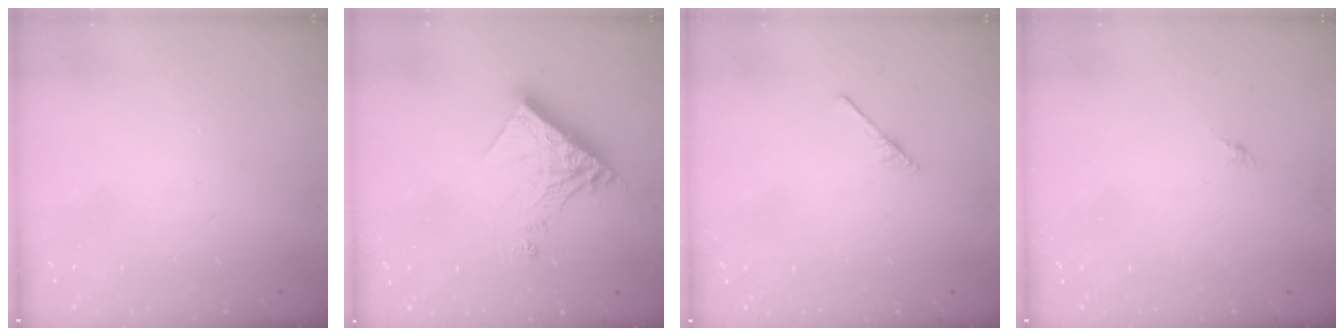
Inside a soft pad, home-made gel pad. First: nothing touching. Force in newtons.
{"total": 12.7, "press": 12.6, "slide": 1.2}
{"total": 2.5, "press": 2.4, "slide": 0.3}
{"total": 0.0}